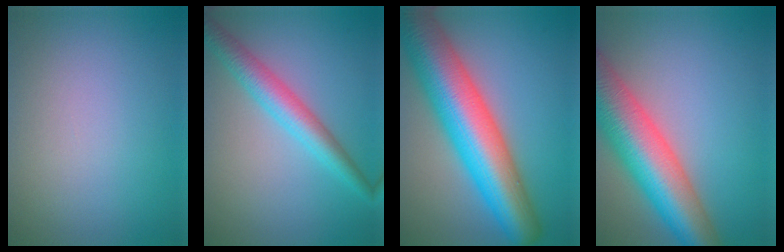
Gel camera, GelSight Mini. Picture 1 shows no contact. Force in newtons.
{"total": 4.3, "press": 4.3, "slide": 0.1}
{"total": 12.7, "press": 12.6, "slide": 0.5}
{"total": 10.9, "press": 10.9, "slide": 0.5}